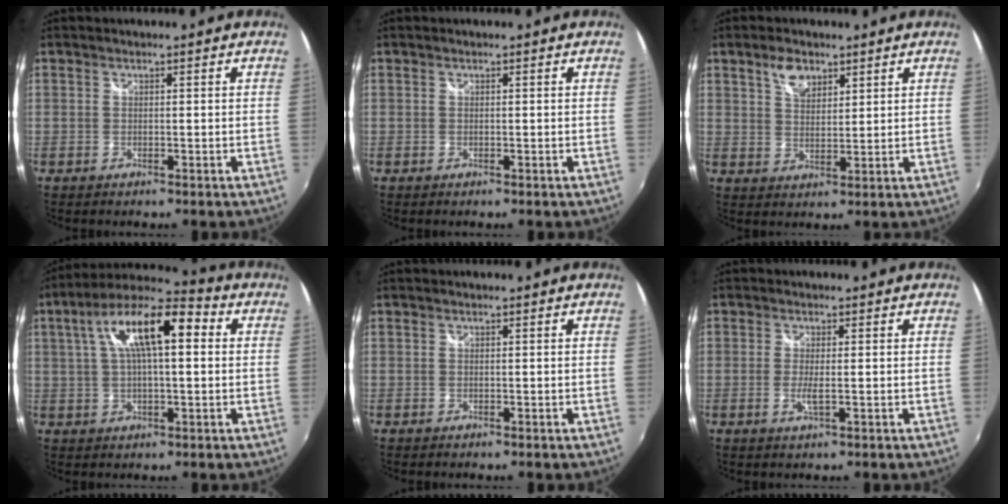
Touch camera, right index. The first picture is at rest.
{"total": 0.0}
{"total": 5.1, "force": [3.2, 2.8, 2.9], "torque": [-0.042, 0.009, 0.059]}
{"total": 15.0, "force": [3.8, 5.2, 13.6], "torque": [-0.237, 0.032, 0.053]}
{"total": 0.0}
{"total": 2.5, "force": [-0.4, 0.4, 2.4], "torque": [-0.048, -0.006, -0.008]}